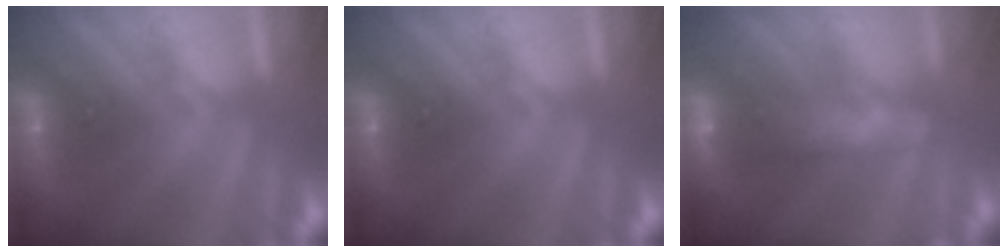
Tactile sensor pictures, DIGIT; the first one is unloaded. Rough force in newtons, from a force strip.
{"total": 0.0}
{"total": 9.1}